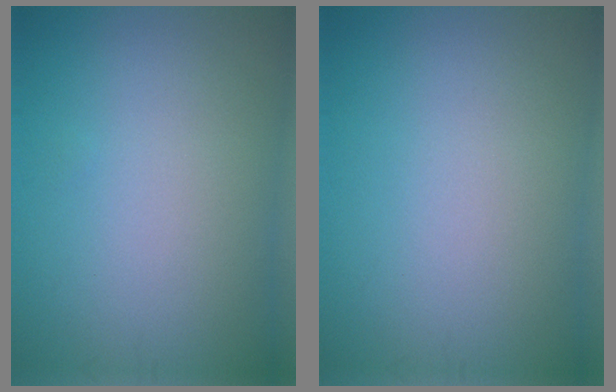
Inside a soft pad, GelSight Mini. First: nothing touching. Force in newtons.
{"total": 0.0}